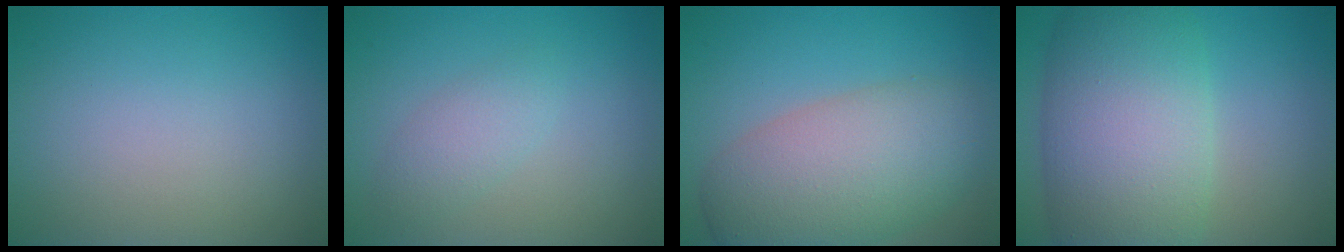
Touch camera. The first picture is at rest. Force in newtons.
{"total": 2.1, "press": 2.1, "slide": 0.0}
{"total": 8.3, "press": 8.3, "slide": 0.5}
{"total": 11.5, "press": 11.5, "slide": 0.6}